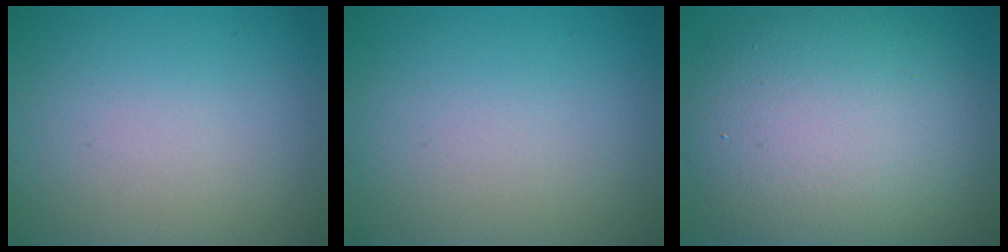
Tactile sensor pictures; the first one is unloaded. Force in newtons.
{"total": 0.0}
{"total": 11.6, "press": 11.6, "slide": 0.5}